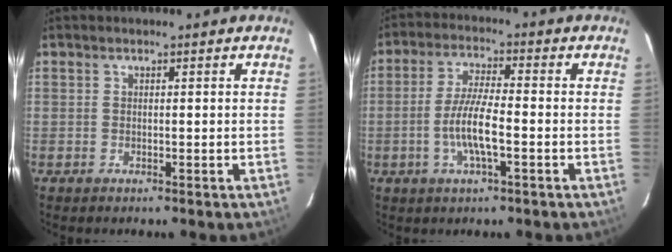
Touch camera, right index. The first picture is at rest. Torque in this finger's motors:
{"motor_torque": [0.65, -0.35, 0.40, 0.16]}